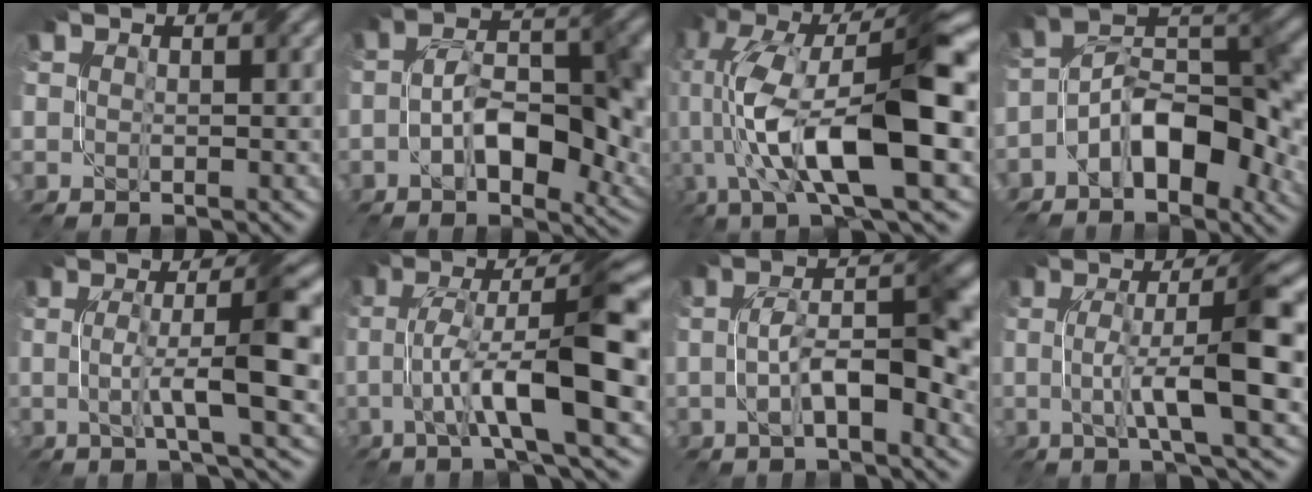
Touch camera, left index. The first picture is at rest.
{"total": 10.4, "force": [-2.1, 4.7, 9.1], "torque": [-0.137, 0.007, -0.034]}
{"total": 14.3, "force": [-1.4, 4.1, 13.6], "torque": [-0.244, 0.016, -0.026]}
{"total": 10.0, "force": [-3.8, 4.8, 7.9], "torque": [-0.118, 0.016, -0.074]}
{"total": 8.1, "force": [0.0, 1.2, 8.0], "torque": [-0.118, 0.009, 0.000]}
{"total": 11.6, "force": [-0.9, 2.2, 11.4], "torque": [-0.182, 0.024, -0.018]}
{"total": 8.3, "force": [-0.9, 3.1, 7.7], "torque": [-0.122, 0.009, -0.016]}
{"total": 9.7, "force": [0.1, 1.7, 9.5], "torque": [-0.138, 0.009, 0.002]}